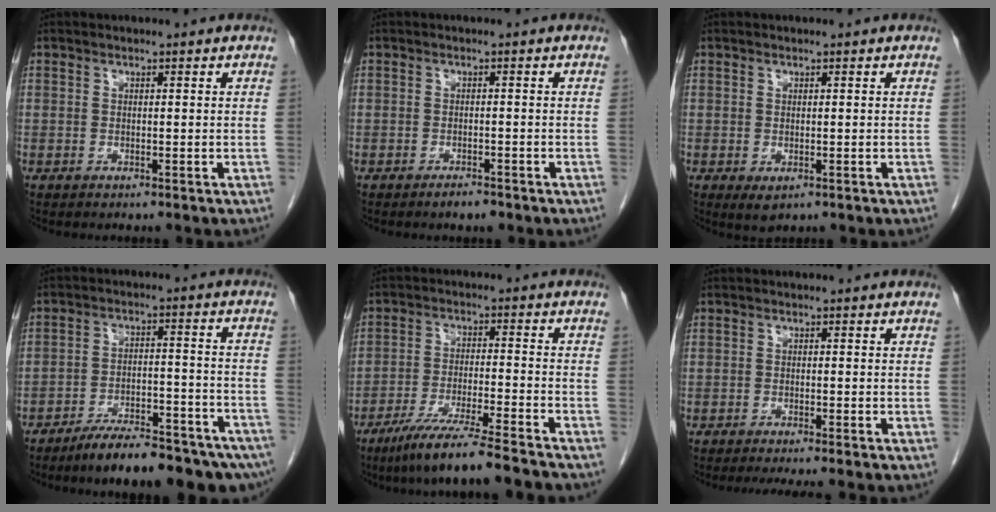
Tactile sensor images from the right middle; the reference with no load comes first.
{"total": 1.7, "force": [-1.4, 0.4, 0.9], "torque": [-0.016, 0.000, -0.018]}
{"total": 1.6, "force": [-0.4, 0.9, 1.3], "torque": [-0.019, -0.004, 0.002]}
{"total": 16.8, "force": [-14.0, 3.5, 8.8], "torque": [-0.082, 0.024, -0.198]}
{"total": 11.7, "force": [-9.8, -0.9, 6.4], "torque": [-0.095, -0.030, -0.163]}
{"total": 5.2, "force": [-4.5, -0.1, 2.7], "torque": [-0.027, -0.010, -0.068]}